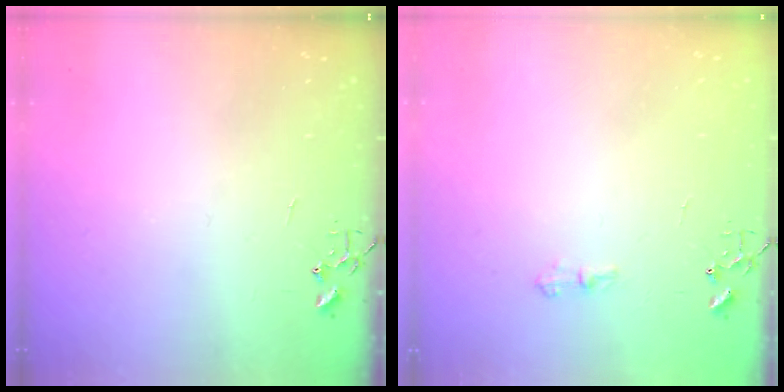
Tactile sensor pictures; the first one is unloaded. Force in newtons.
{"total": 6.1, "press": 6.1, "slide": 0.6}